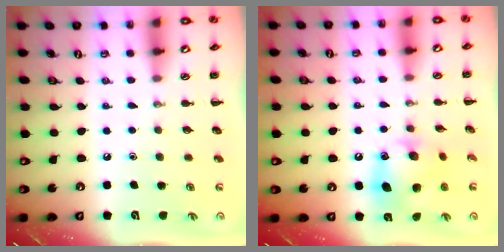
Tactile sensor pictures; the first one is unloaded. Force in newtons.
{"total": 12.6, "press": 12.5, "slide": 1.6}